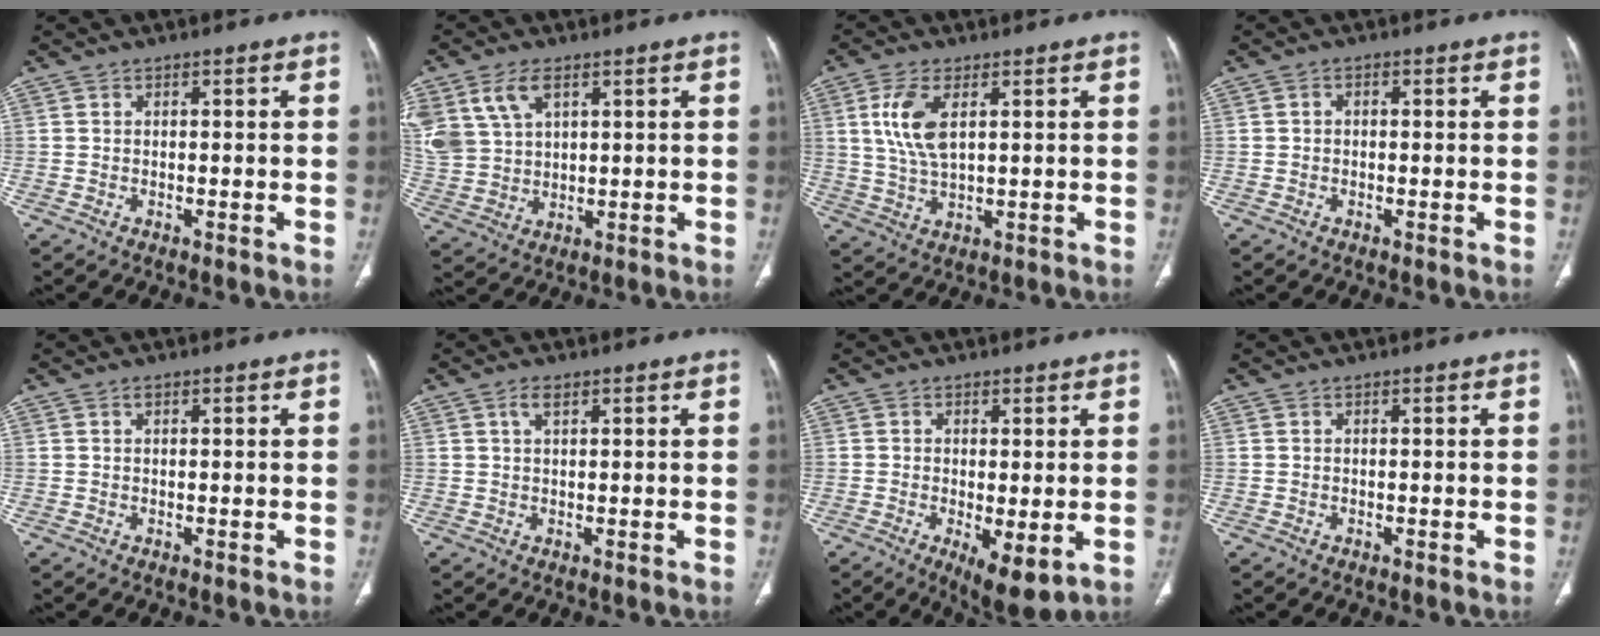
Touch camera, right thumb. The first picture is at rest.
{"total": 10.7, "force": [5.1, 6.6, 6.6], "torque": [-0.141, -0.006, 0.116]}
{"total": 8.2, "force": [2.5, 3.8, 6.9], "torque": [-0.150, -0.008, 0.053]}
{"total": 0.9, "force": [0.0, 0.8, 0.6], "torque": [-0.006, 0.004, -0.002]}
{"total": 0.8, "force": [0.4, 0.4, 0.5], "torque": [-0.009, 0.000, 0.006]}
{"total": 2.1, "force": [1.1, 0.9, 1.5], "torque": [-0.030, 0.002, 0.023]}
{"total": 7.3, "force": [-1.7, 2.6, 6.6], "torque": [-0.105, -0.023, -0.021]}
{"total": 0.0}